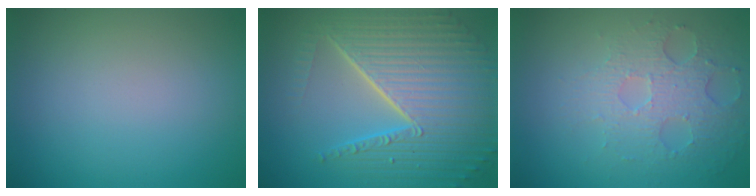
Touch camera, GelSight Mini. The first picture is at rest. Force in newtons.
{"total": 9.7, "press": 6.0, "slide": 7.6}
{"total": 3.8, "press": 3.3, "slide": 1.9}